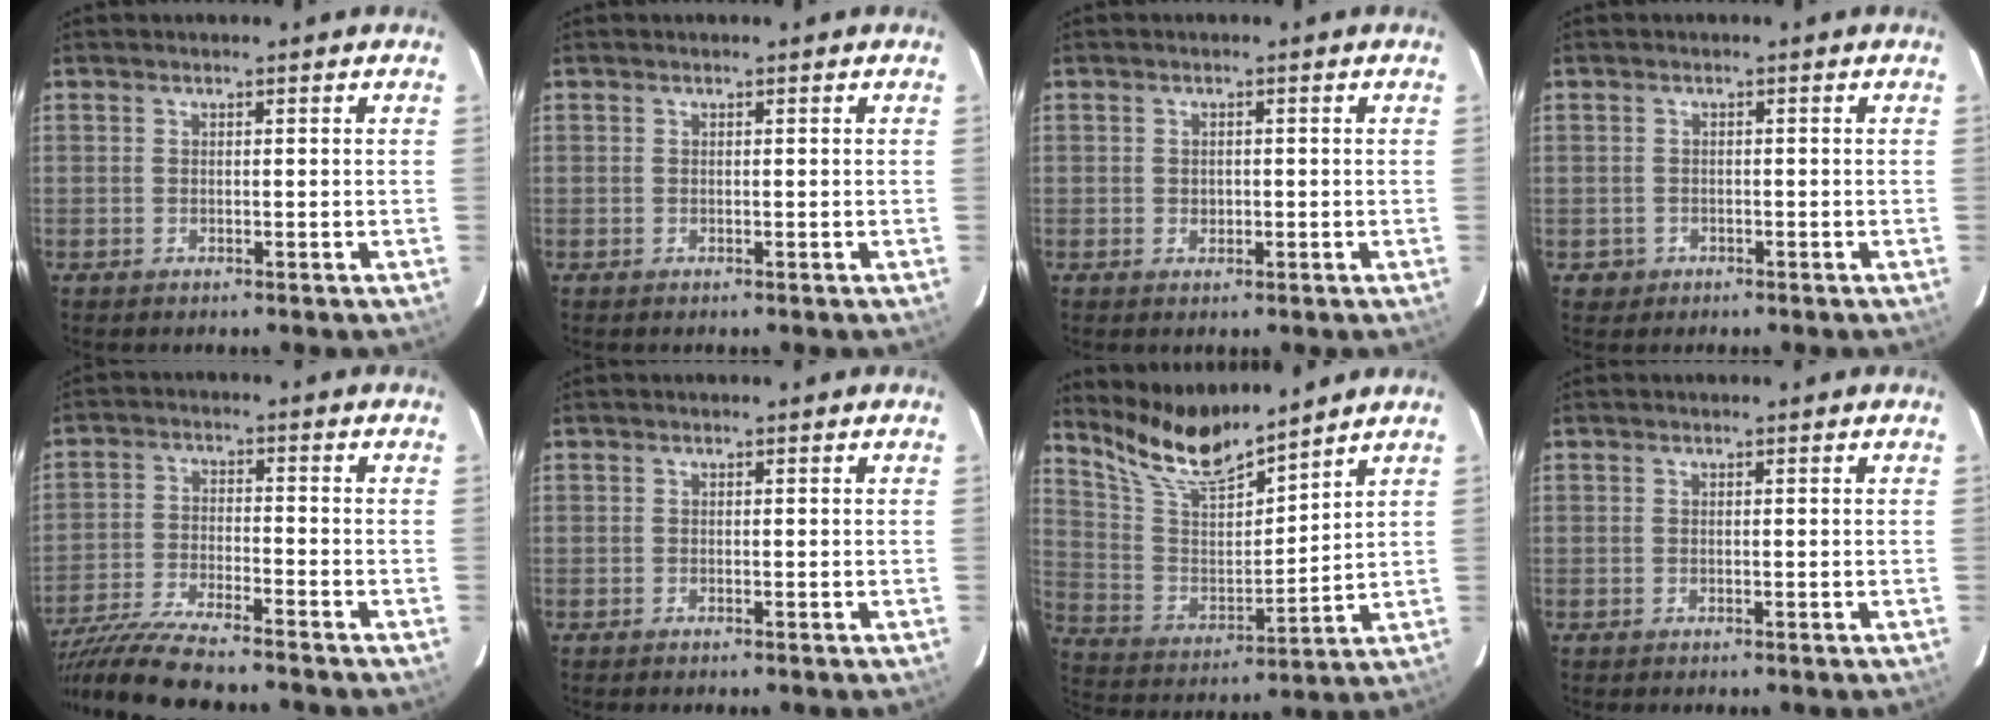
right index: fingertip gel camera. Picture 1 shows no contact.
{"total": 0.0}
{"total": 1.4, "force": [-0.2, 1.3, 0.4], "torque": [-0.005, 0.001, -0.001]}
{"total": 2.3, "force": [-0.8, 2.2, 0.2], "torque": [-0.009, 0.005, -0.007]}
{"total": 14.8, "force": [-13.1, 0.8, 6.9], "torque": [-0.156, -0.032, -0.236]}
{"total": 0.0}
{"total": 12.9, "force": [11.6, 1.7, 5.4], "torque": [-0.115, -0.011, 0.229]}
{"total": 0.0}